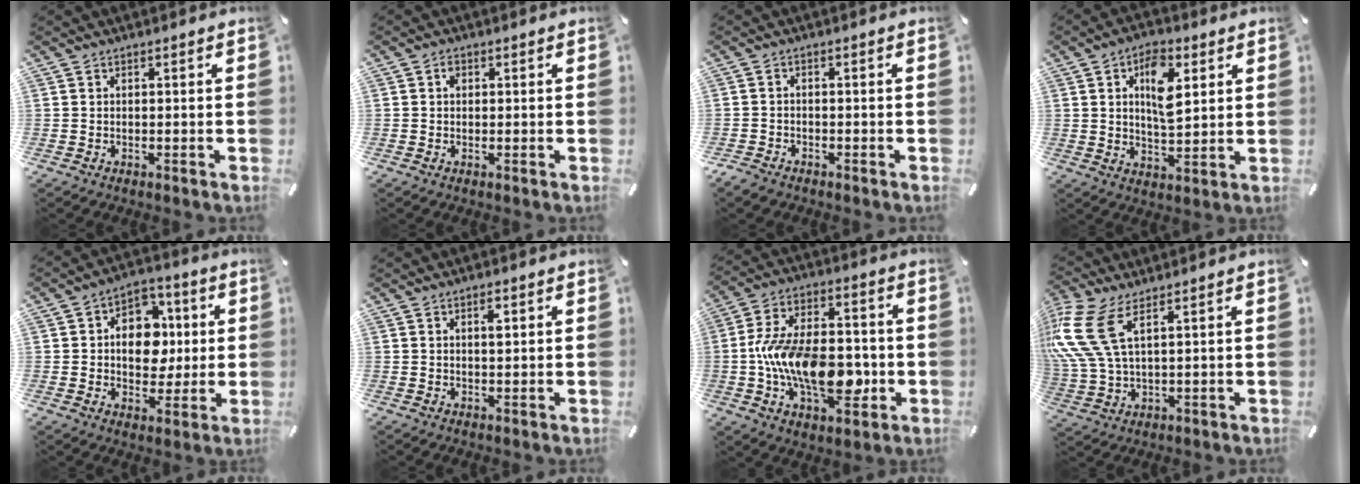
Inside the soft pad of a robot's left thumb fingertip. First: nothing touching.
{"total": 1.2, "force": [0.2, 1.0, 0.7], "torque": [-0.007, 0.003, 0.001]}
{"total": 1.8, "force": [-1.5, 0.9, 0.3], "torque": [-0.013, 0.007, -0.034]}
{"total": 10.4, "force": [3.6, 5.6, 7.9], "torque": [-0.131, -0.004, 0.057]}
{"total": 11.5, "force": [0.9, 9.3, 6.7], "torque": [-0.092, 0.007, 0.020]}
{"total": 2.1, "force": [0.8, 0.7, 1.7], "torque": [-0.029, 0.000, 0.011]}
{"total": 18.9, "force": [-3.7, 11.0, 14.9], "torque": [-0.278, 0.010, -0.062]}
{"total": 12.1, "force": [5.8, 5.8, 8.9], "torque": [-0.225, -0.021, 0.106]}